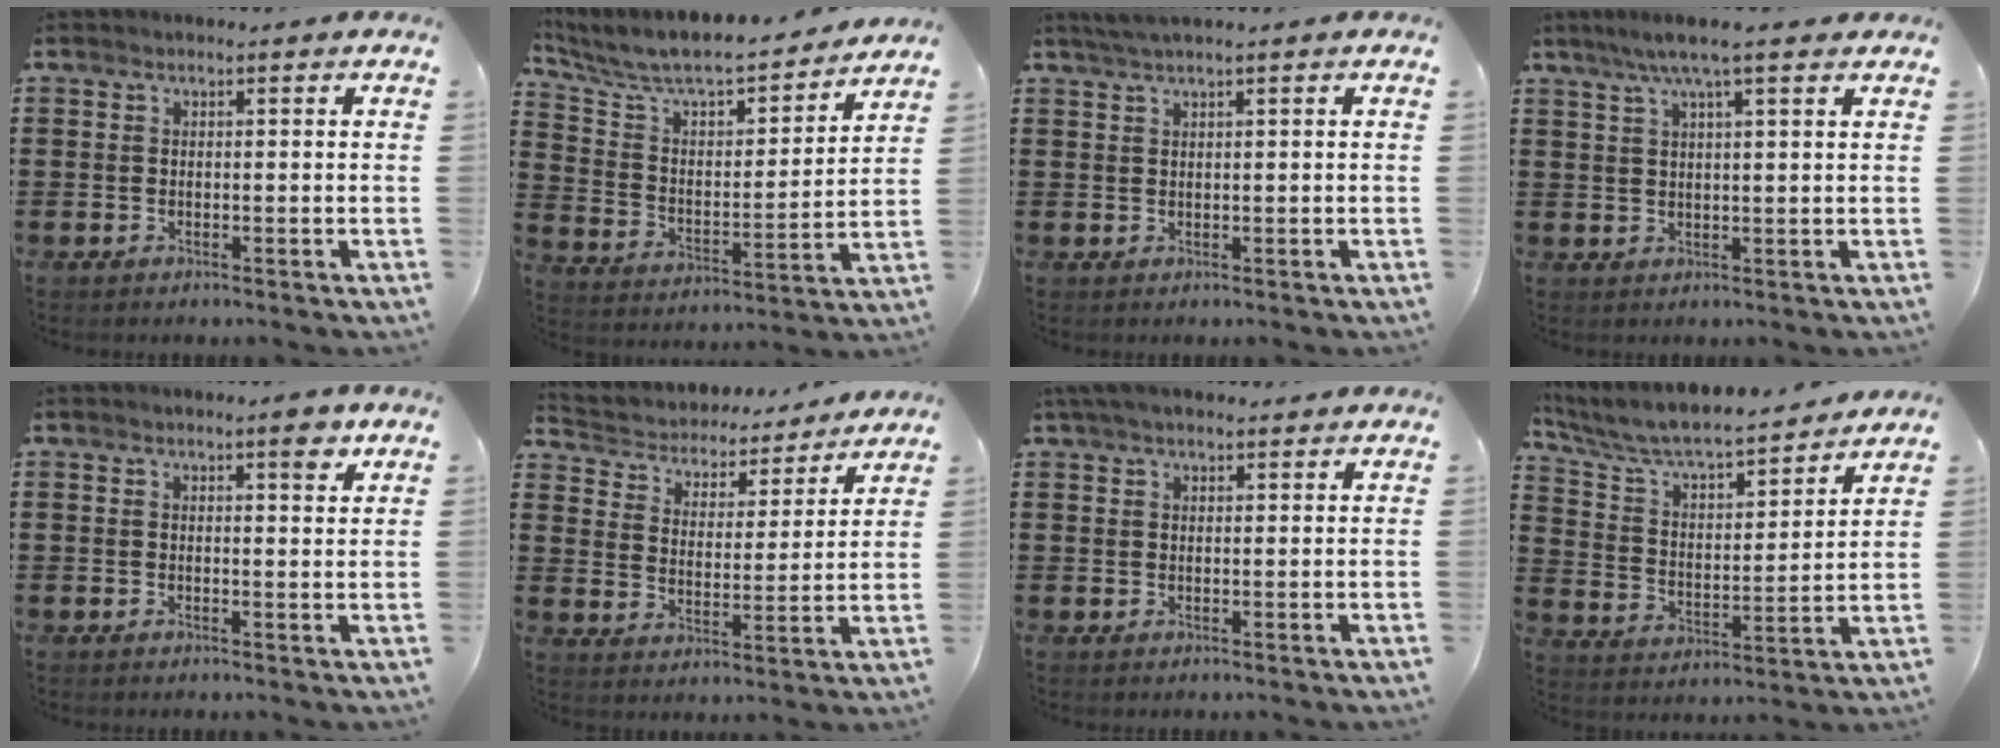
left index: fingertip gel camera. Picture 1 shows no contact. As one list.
[{"total": 6.8, "force": [6.2, 1.4, 2.5], "torque": [-0.080, -0.051, 0.101]}, {"total": 1.5, "force": [1.0, -0.1, 1.1], "torque": [-0.020, 0.000, 0.018]}, {"total": 5.9, "force": [4.1, 0.4, 4.2], "torque": [-0.090, 0.002, 0.072]}, {"total": 3.3, "force": [2.2, 0.5, 2.4], "torque": [-0.034, -0.002, 0.035]}, {"total": 3.8, "force": [3.7, 0.8, -0.1], "torque": [-0.024, -0.032, 0.056]}, {"total": 2.7, "force": [2.1, 0.8, 1.5], "torque": [-0.034, 0.006, 0.041]}, {"total": 6.7, "force": [6.1, 0.7, 2.6], "torque": [-0.079, -0.046, 0.098]}]